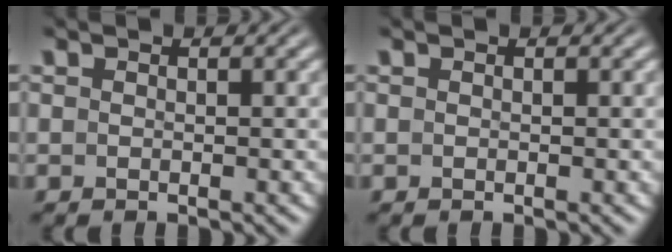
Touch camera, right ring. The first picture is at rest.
{"total": 0.0}